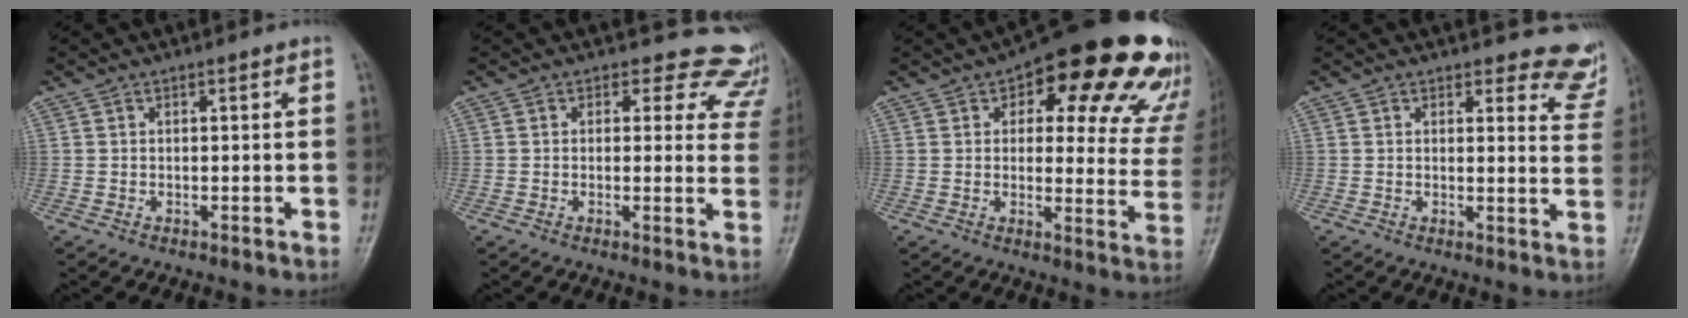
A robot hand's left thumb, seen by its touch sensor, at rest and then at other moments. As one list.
[{"total": 10.7, "force": [8.8, 5.7, 1.7], "torque": [0.042, -0.038, 0.060]}, {"total": 24.5, "force": [14.1, 10.3, 17.1], "torque": [-0.167, -0.032, 0.162]}, {"total": 8.4, "force": [8.0, 2.5, 0.2], "torque": [0.046, -0.072, 0.056]}]